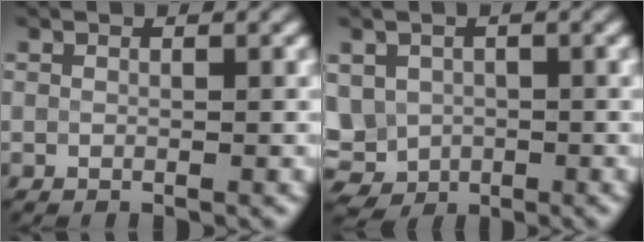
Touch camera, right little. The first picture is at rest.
{"total": 5.4, "force": [-0.9, 4.6, 2.7], "torque": [-0.053, -0.003, -0.013]}